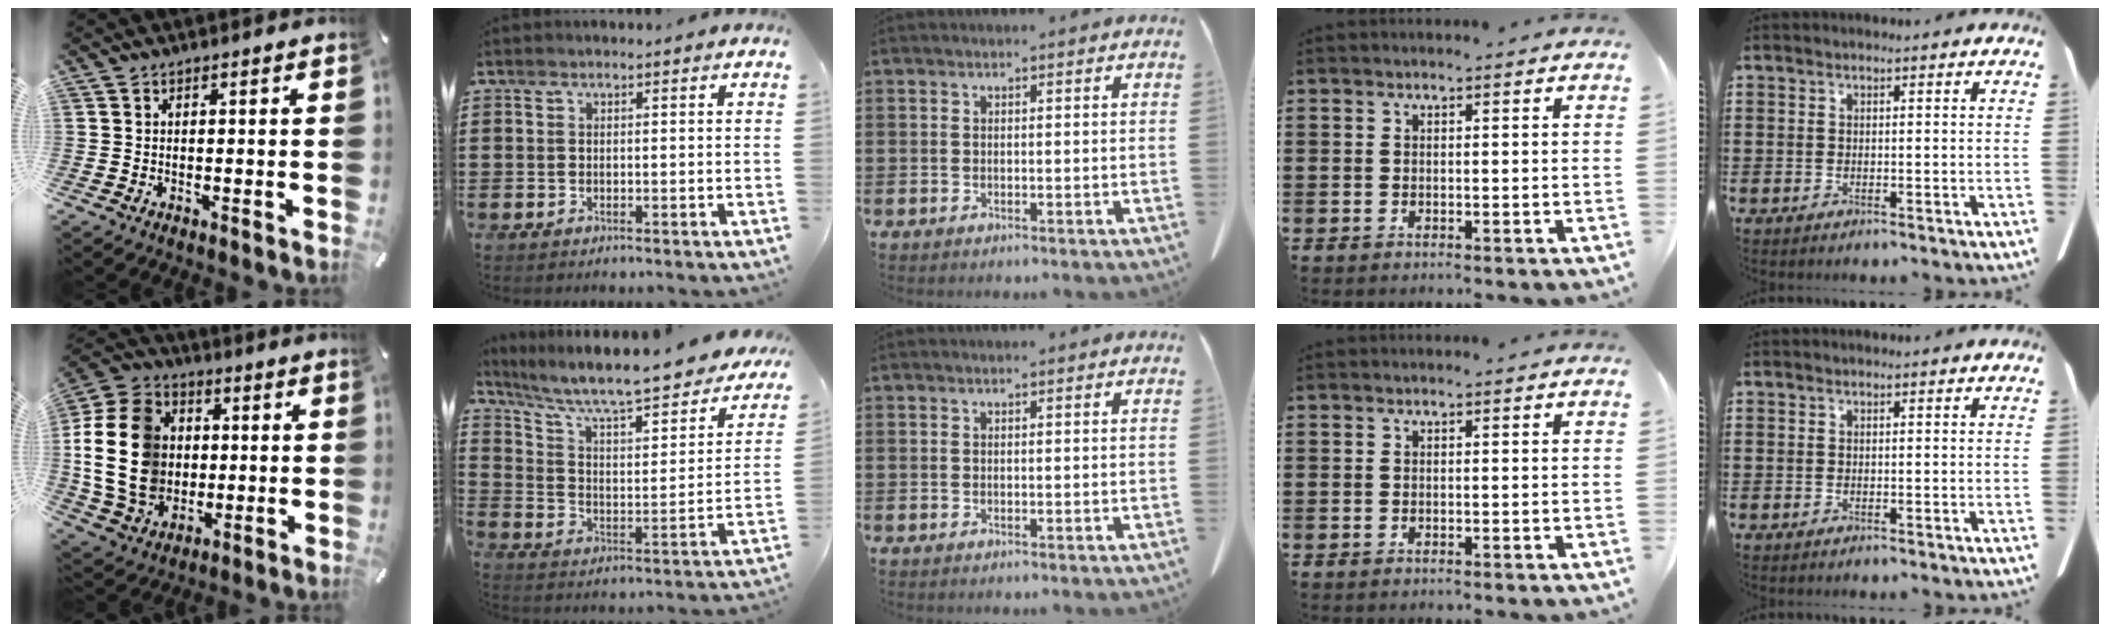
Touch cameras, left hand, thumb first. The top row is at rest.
{"thumb": {"total": 19.2, "force": [0.1, 15.7, 11.1], "torque": [-0.243, 0.008, 0.002]}, "index": {"total": 9.2, "force": [7.7, 0.9, 4.9], "torque": [-0.119, -0.061, 0.126]}}